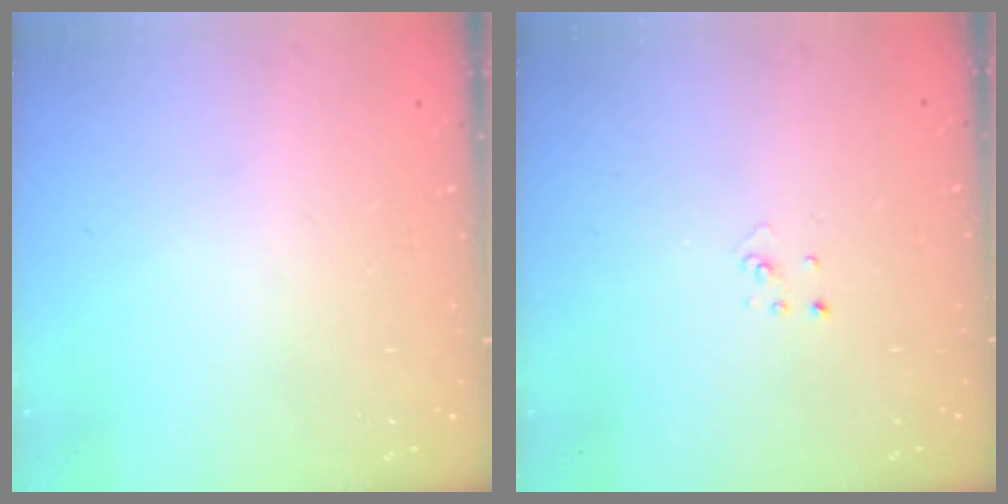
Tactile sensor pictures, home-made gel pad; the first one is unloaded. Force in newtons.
{"total": 2.1, "press": 2.1, "slide": 0.1}